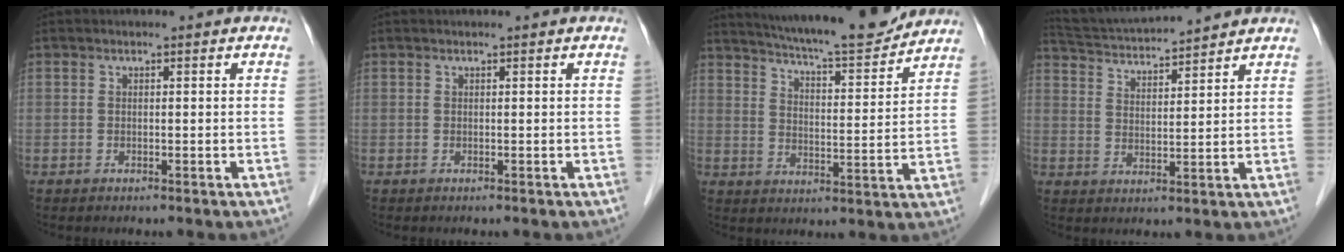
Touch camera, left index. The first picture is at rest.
{"total": 0.0}
{"total": 15.9, "force": [14.6, 1.0, 6.0], "torque": [-0.101, -0.008, 0.213]}
{"total": 12.2, "force": [11.5, 0.4, 3.9], "torque": [-0.082, 0.027, 0.192]}